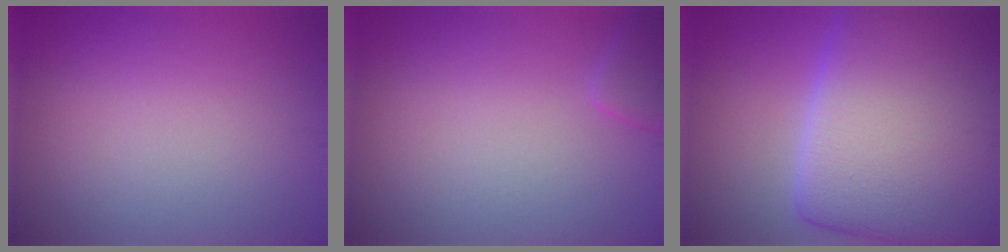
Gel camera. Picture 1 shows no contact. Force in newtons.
{"total": 1.3, "press": 1.3, "slide": 0.1}
{"total": 21.4, "press": 21.4, "slide": 0.8}